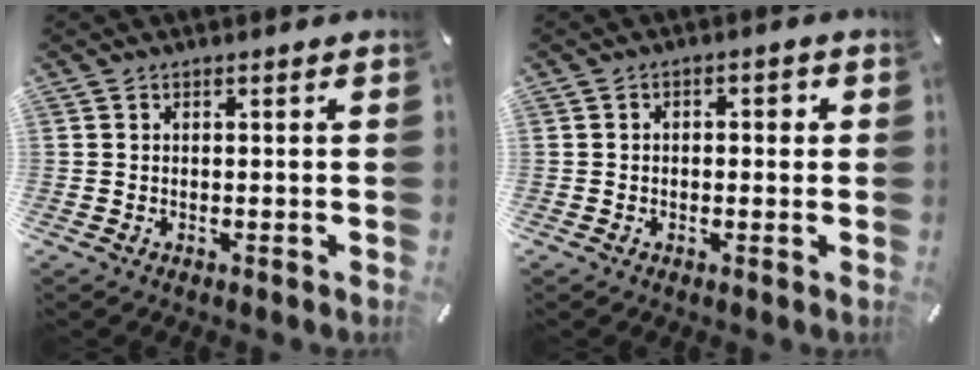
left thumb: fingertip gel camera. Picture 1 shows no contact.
{"total": 2.3, "force": [-0.4, 1.5, 1.6], "torque": [-0.024, 0.008, -0.014]}